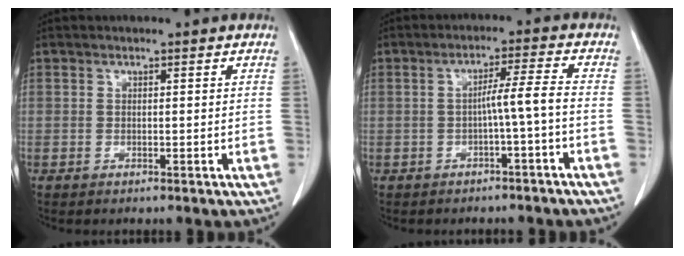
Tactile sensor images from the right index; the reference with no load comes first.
{"total": 4.3, "force": [-1.5, -0.8, 3.9], "torque": [-0.064, 0.010, -0.022]}